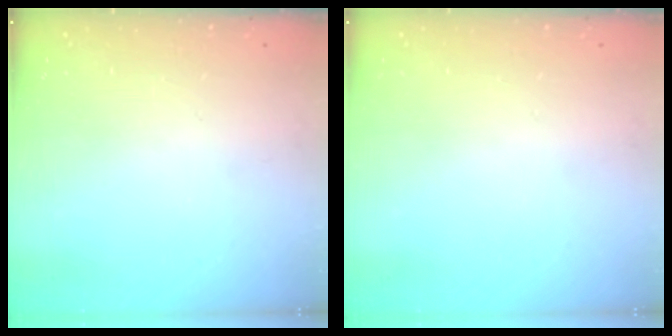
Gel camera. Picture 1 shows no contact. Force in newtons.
{"total": 0.0}